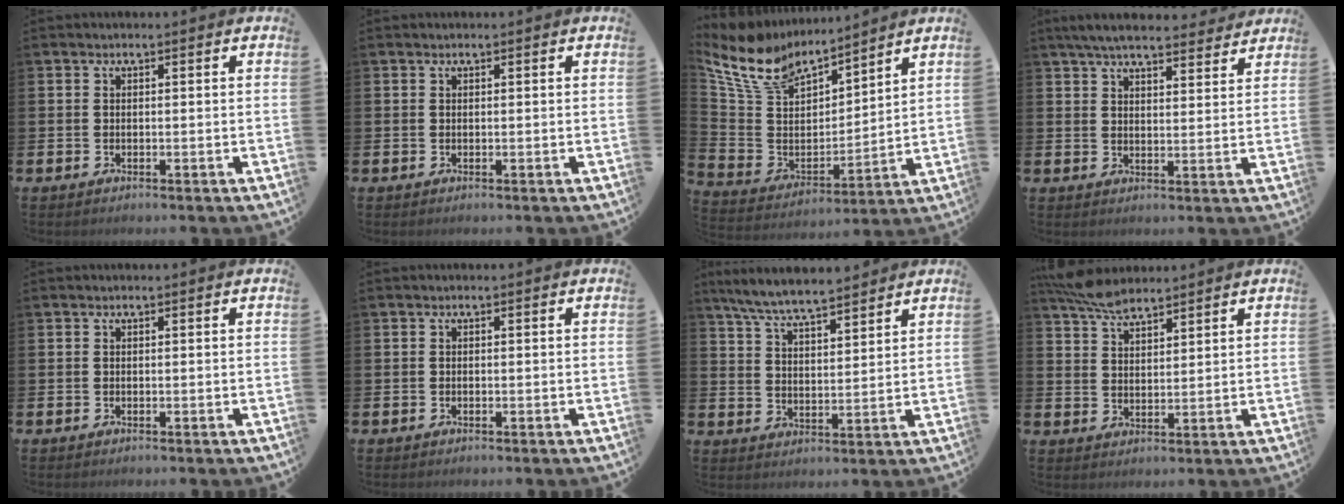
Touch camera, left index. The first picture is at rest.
{"total": 0.0}
{"total": 10.0, "force": [8.6, 4.2, 2.9], "torque": [-0.106, -0.054, 0.156]}
{"total": 5.9, "force": [5.6, 1.0, 1.7], "torque": [-0.046, -0.023, 0.100]}
{"total": 0.0}
{"total": 0.0}
{"total": 6.9, "force": [6.6, 0.5, 2.1], "torque": [-0.066, -0.030, 0.120]}
{"total": 5.7, "force": [5.3, 1.4, 1.8], "torque": [-0.044, -0.021, 0.096]}